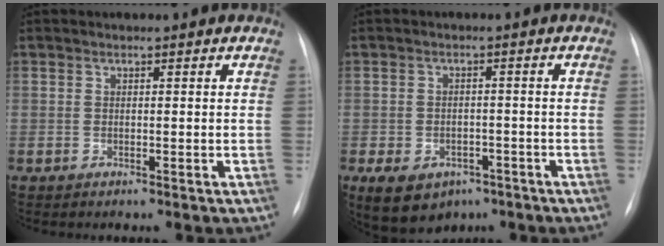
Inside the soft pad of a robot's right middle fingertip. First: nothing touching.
{"total": 10.0, "force": [-5.3, 7.1, 4.6], "torque": [-0.095, 0.007, -0.068]}